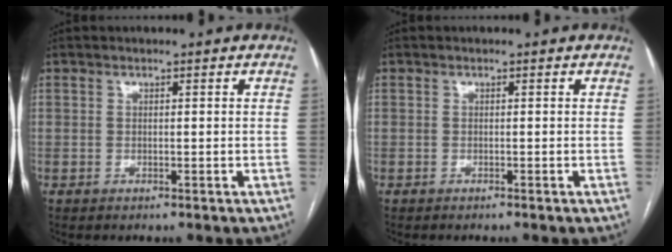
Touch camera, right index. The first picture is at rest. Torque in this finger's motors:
{"motor_torque": [-0.10, -0.04, -0.01, 0.00]}